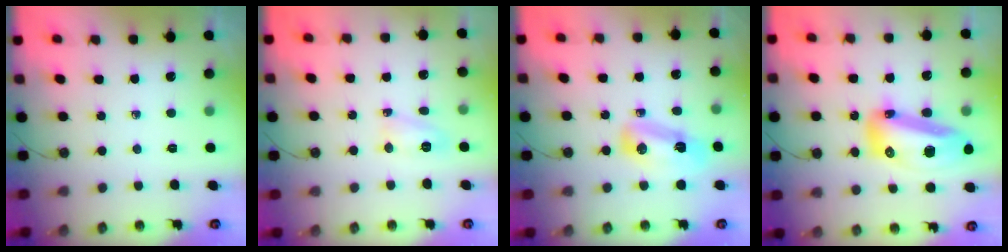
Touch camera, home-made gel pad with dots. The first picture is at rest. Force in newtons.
{"total": 6.7, "press": 6.7, "slide": 0.4}
{"total": 8.5, "press": 8.5, "slide": 0.7}
{"total": 17.9, "press": 17.7, "slide": 2.7}